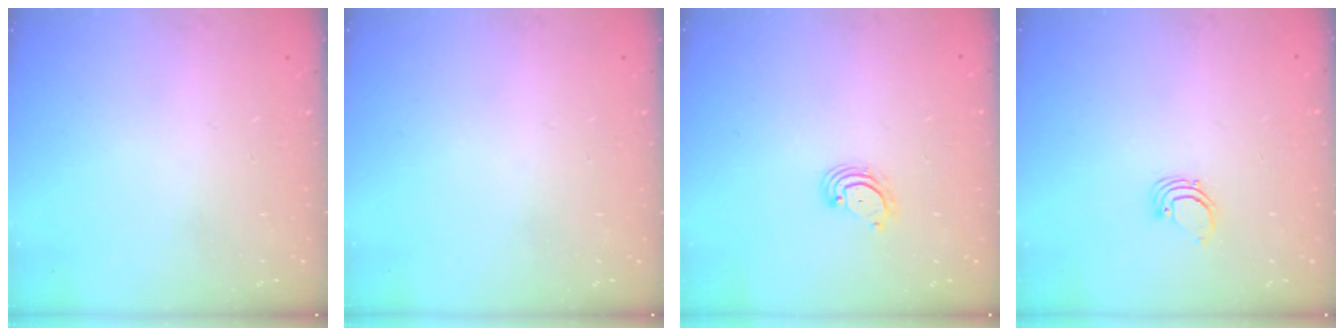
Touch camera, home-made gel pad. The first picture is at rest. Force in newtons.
{"total": 0.0}
{"total": 2.9, "press": 2.9, "slide": 0.4}
{"total": 2.2, "press": 2.2, "slide": 0.2}